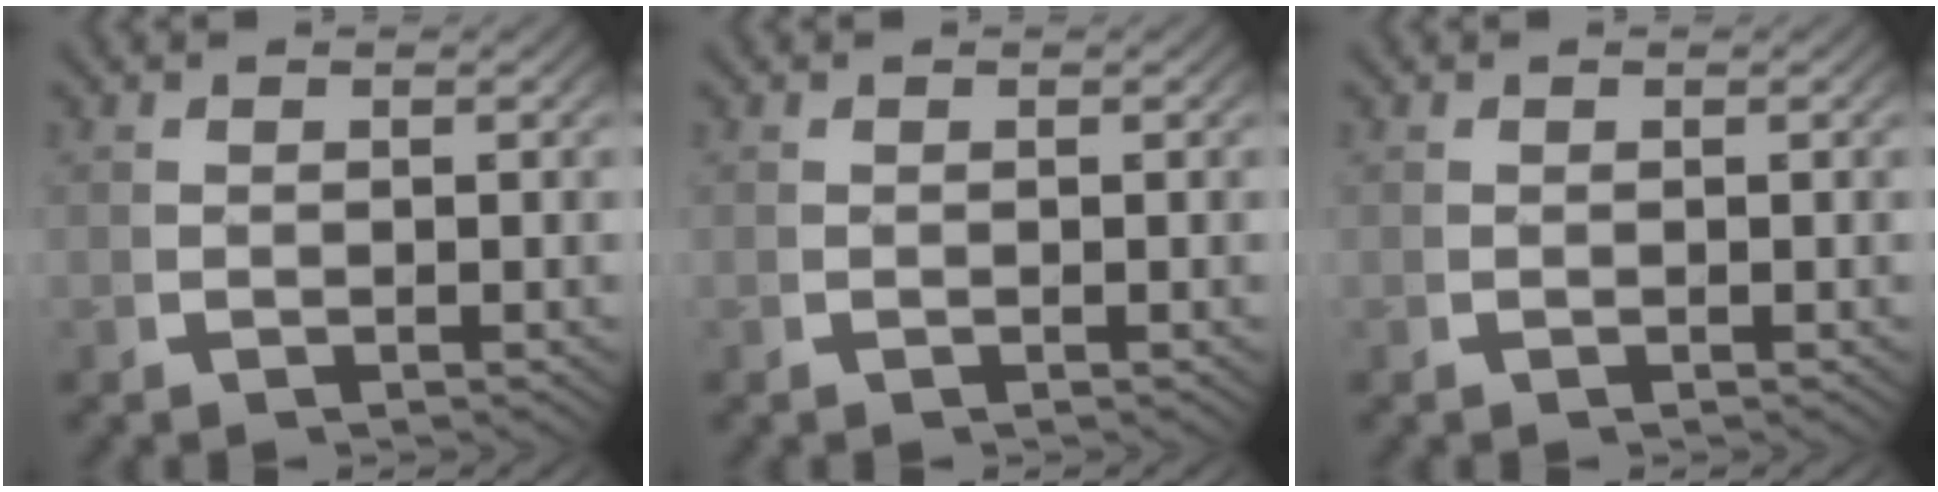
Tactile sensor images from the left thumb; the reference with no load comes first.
{"total": 0.0}
{"total": 0.0}